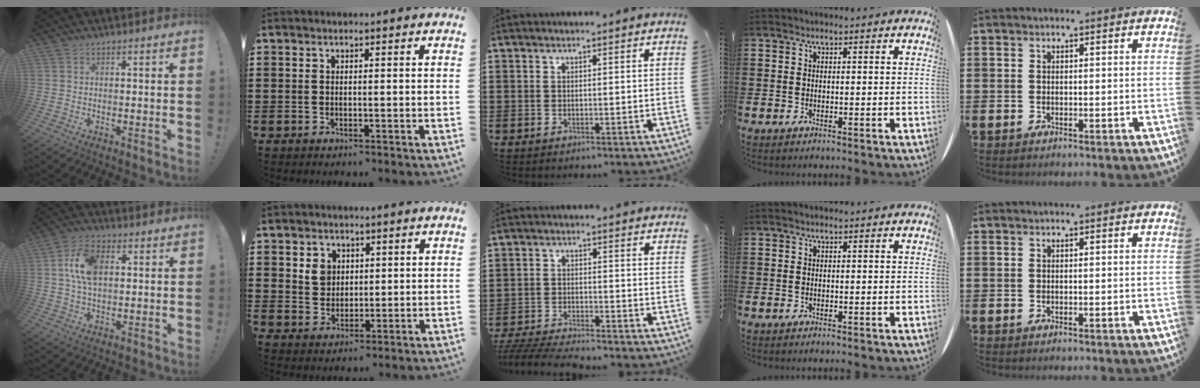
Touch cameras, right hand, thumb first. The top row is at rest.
{"thumb": {"total": 10.9, "force": [2.2, 6.5, 8.4], "torque": [-0.162, 0.010, 0.042]}, "index": {"total": 3.7, "force": [1.6, 3.1, 1.1], "torque": [-0.026, 0.006, 0.027]}, "middle": {"total": 5.0, "force": [-4.9, 0.3, 0.9], "torque": [-0.034, -0.006, -0.104]}}